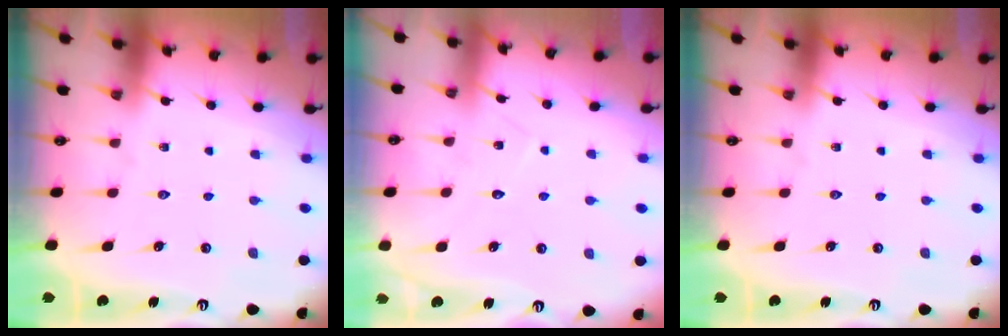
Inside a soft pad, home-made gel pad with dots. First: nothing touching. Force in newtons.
{"total": 4.4, "press": 4.4, "slide": 0.5}
{"total": 0.0}